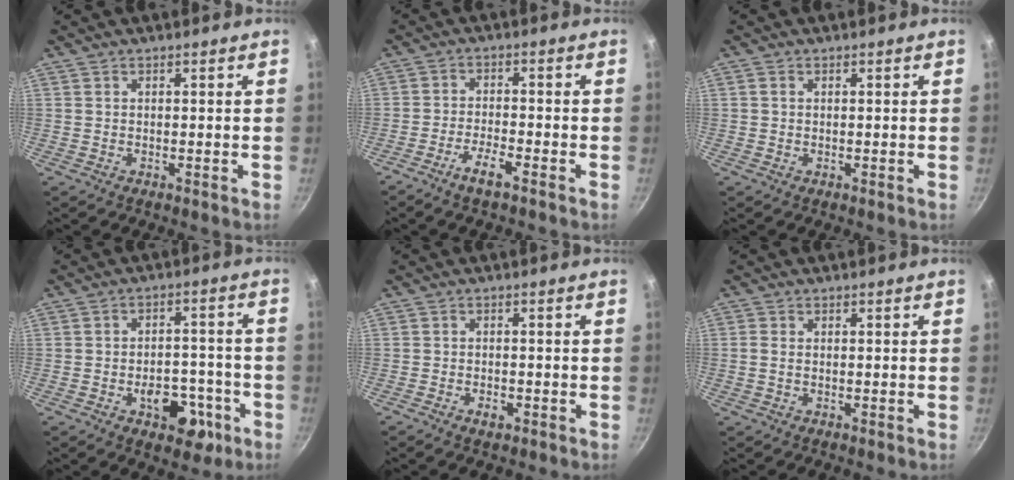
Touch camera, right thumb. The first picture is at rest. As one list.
[{"total": 4.4, "force": [-3.1, 0.8, 3.0], "torque": [-0.063, 0.023, -0.061]}, {"total": 0.8, "force": [0.1, 0.6, 0.4], "torque": [-0.005, 0.003, 0.001]}, {"total": 10.7, "force": [-4.8, 6.5, 6.9], "torque": [-0.056, 0.033, -0.061]}, {"total": 2.3, "force": [-1.3, 1.3, 1.4], "torque": [-0.026, 0.011, -0.024]}, {"total": 1.2, "force": [-0.3, 0.7, 0.9], "torque": [-0.021, 0.004, -0.007]}]